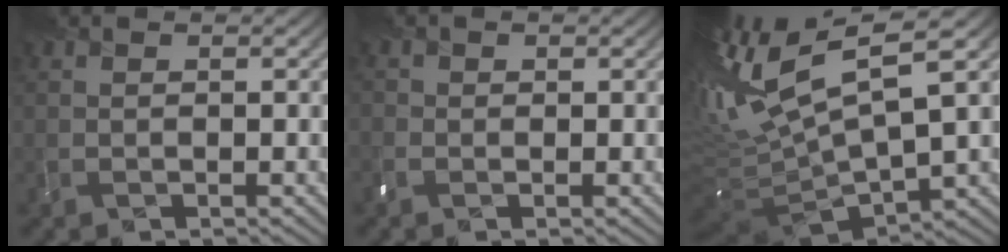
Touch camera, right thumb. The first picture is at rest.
{"total": 1.5, "force": [-0.4, 1.3, 0.4], "torque": [-0.010, -0.002, -0.013]}
{"total": 13.5, "force": [2.9, 4.7, 12.3], "torque": [-0.284, 0.007, 0.064]}